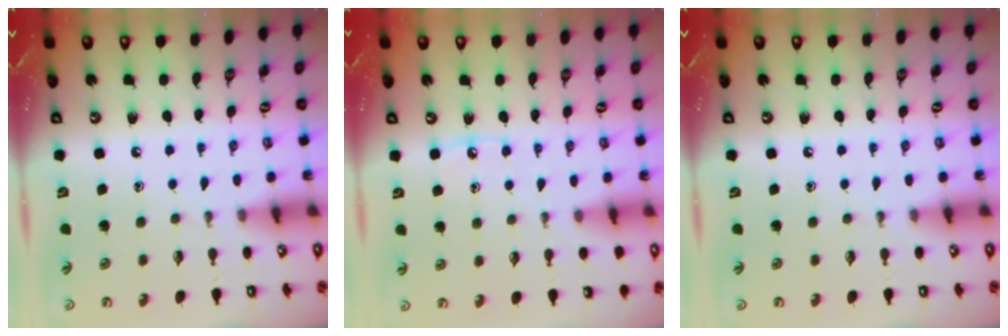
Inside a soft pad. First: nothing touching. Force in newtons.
{"total": 3.2, "press": 3.1, "slide": 0.4}
{"total": 0.0}